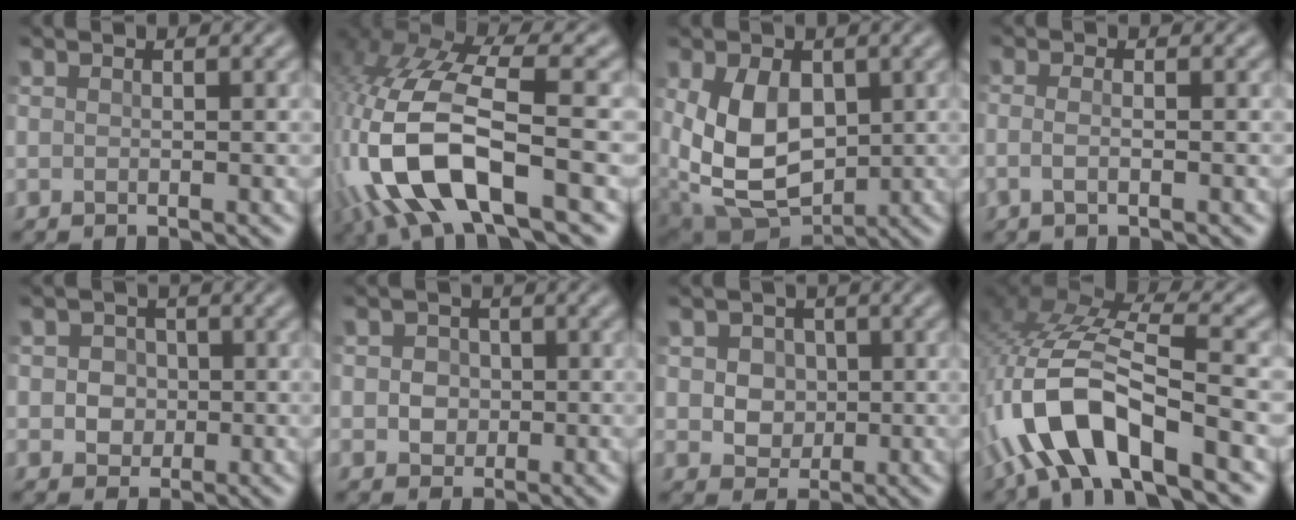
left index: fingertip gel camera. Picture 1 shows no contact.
{"total": 10.9, "force": [-3.5, 5.0, 9.0], "torque": [-0.205, 0.002, -0.062]}
{"total": 8.8, "force": [0.9, 6.0, 6.4], "torque": [-0.139, -0.006, 0.022]}
{"total": 2.0, "force": [-0.2, 0.9, 1.7], "torque": [-0.023, 0.000, -0.017]}
{"total": 2.9, "force": [0.6, 2.7, 1.1], "torque": [-0.001, 0.014, -0.004]}
{"total": 2.5, "force": [0.4, 2.2, 1.0], "torque": [-0.003, 0.013, -0.002]}
{"total": 4.3, "force": [1.4, 3.6, 2.0], "torque": [-0.030, 0.017, 0.017]}
{"total": 10.3, "force": [-4.6, 3.7, 8.5], "torque": [-0.179, 0.019, -0.086]}